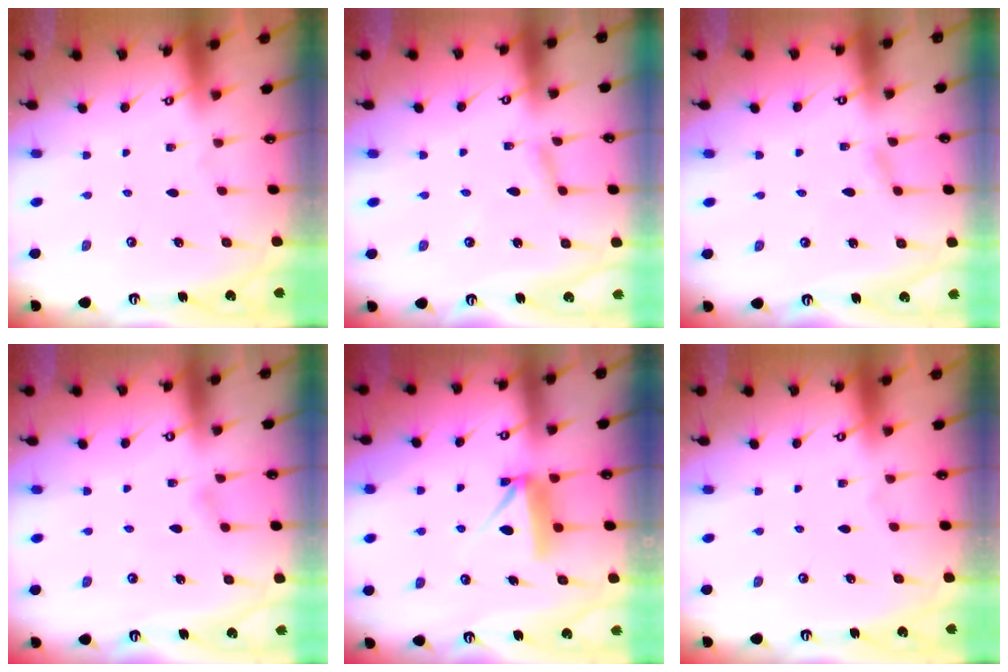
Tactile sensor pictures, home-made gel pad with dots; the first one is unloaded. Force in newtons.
{"total": 2.7, "press": 2.7, "slide": 0.2}
{"total": 2.9, "press": 2.8, "slide": 0.3}
{"total": 4.6, "press": 4.6, "slide": 0.5}
{"total": 8.6, "press": 8.6, "slide": 0.1}
{"total": 0.0}